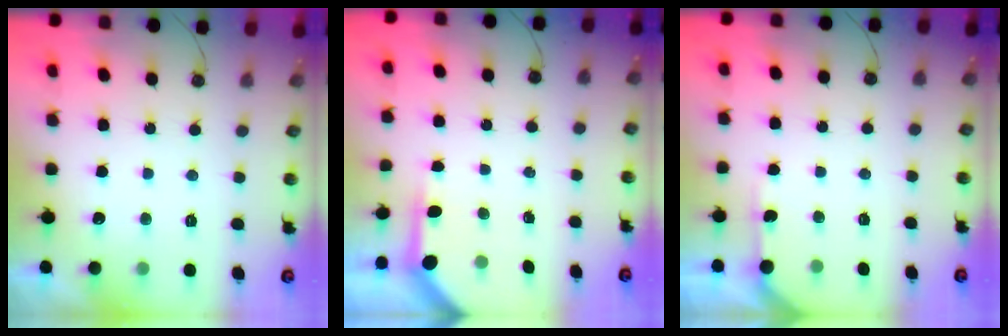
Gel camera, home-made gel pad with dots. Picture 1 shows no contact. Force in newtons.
{"total": 3.9, "press": 3.9, "slide": 0.3}
{"total": 3.8, "press": 3.7, "slide": 0.4}